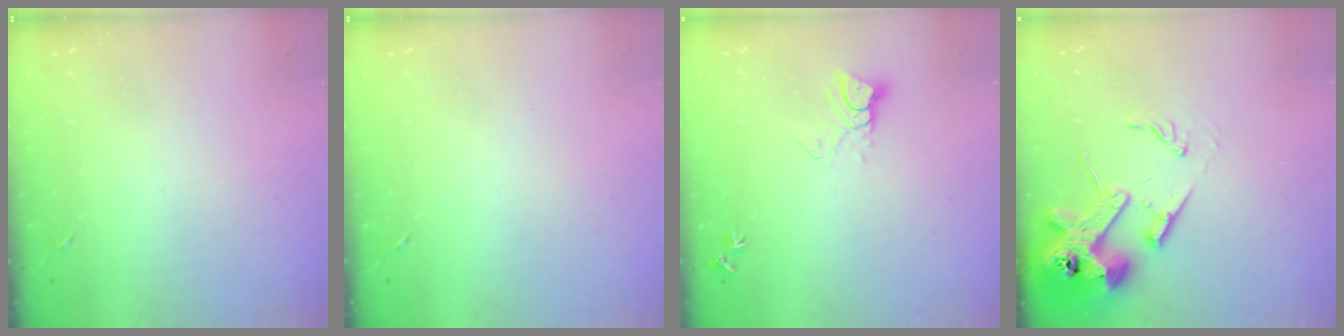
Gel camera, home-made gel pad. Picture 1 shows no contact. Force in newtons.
{"total": 0.0}
{"total": 5.1, "press": 5.1, "slide": 0.3}
{"total": 15.7, "press": 15.5, "slide": 2.1}